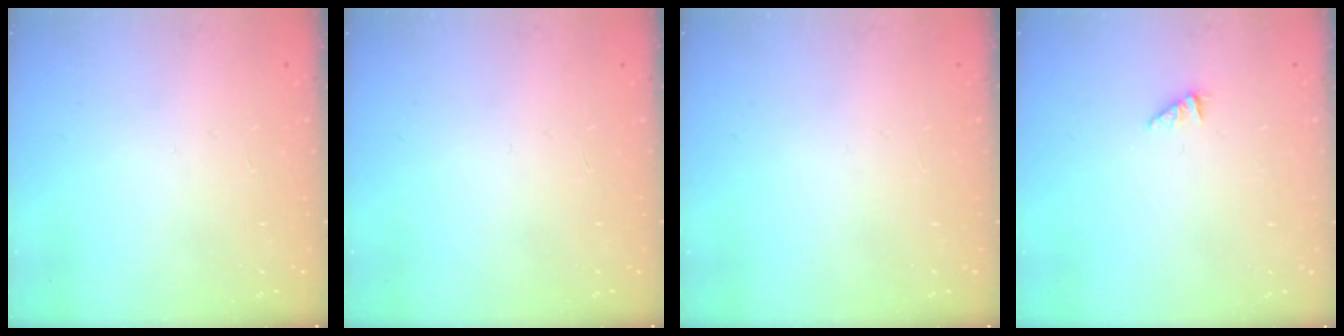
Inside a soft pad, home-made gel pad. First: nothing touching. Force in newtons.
{"total": 0.0}
{"total": 0.0}
{"total": 1.2, "press": 1.1, "slide": 0.2}